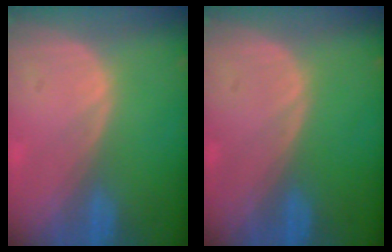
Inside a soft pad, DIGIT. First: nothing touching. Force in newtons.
{"total": 0.0}